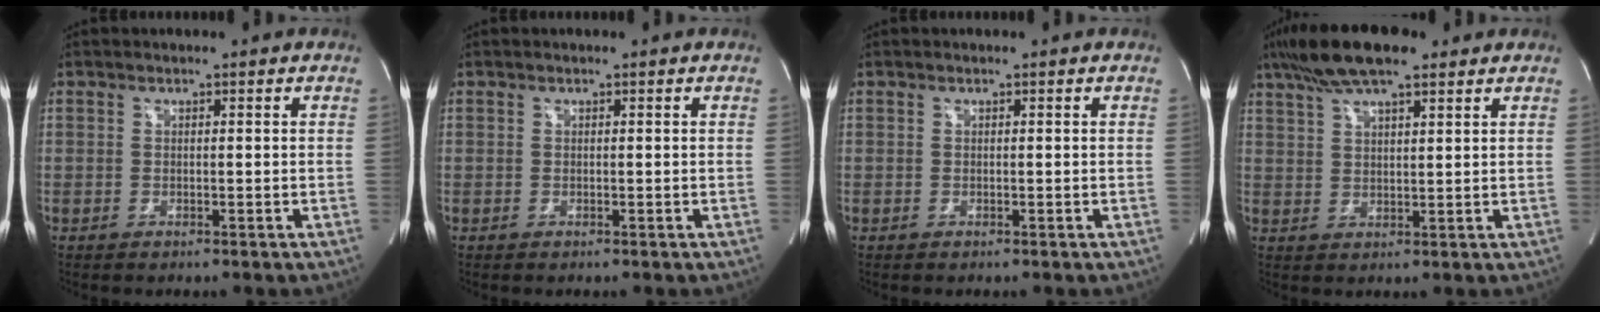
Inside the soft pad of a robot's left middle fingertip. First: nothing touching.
{"total": 0.0}
{"total": 0.0}
{"total": 10.8, "force": [7.8, 2.5, 7.2], "torque": [-0.136, 0.028, 0.135]}